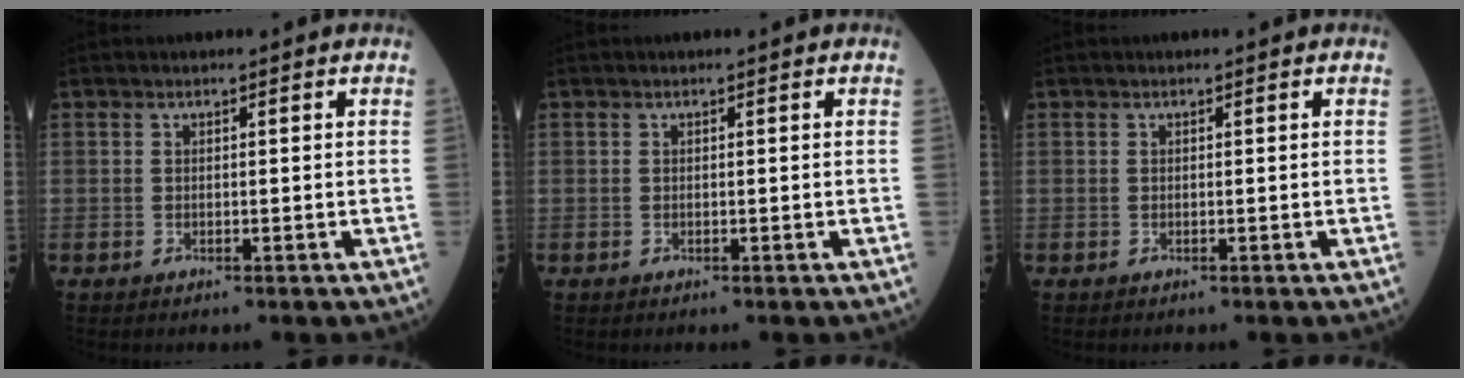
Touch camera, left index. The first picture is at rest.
{"total": 0.0}
{"total": 0.0}